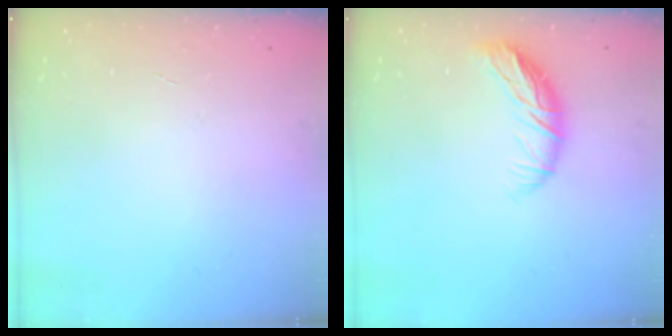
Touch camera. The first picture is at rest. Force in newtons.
{"total": 9.0, "press": 8.9, "slide": 1.1}